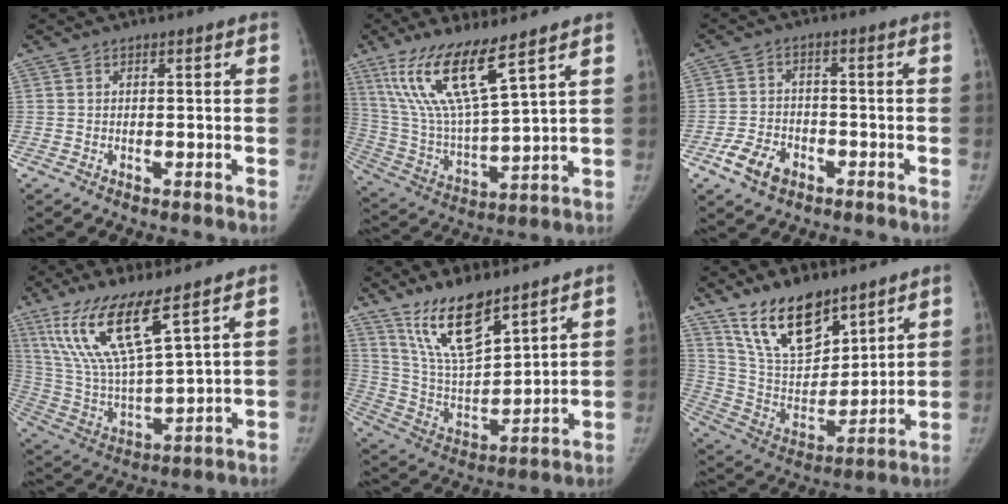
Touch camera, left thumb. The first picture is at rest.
{"total": 16.4, "force": [9.7, 3.2, 12.8], "torque": [-0.259, -0.052, 0.204]}
{"total": 6.7, "force": [-3.7, 4.4, 3.4], "torque": [-0.055, 0.018, -0.066]}
{"total": 16.0, "force": [9.3, 3.3, 12.6], "torque": [-0.259, -0.047, 0.198]}
{"total": 14.8, "force": [10.4, 4.8, 9.3], "torque": [-0.145, -0.064, 0.212]}
{"total": 17.1, "force": [12.0, 8.0, 9.2], "torque": [-0.116, -0.070, 0.234]}